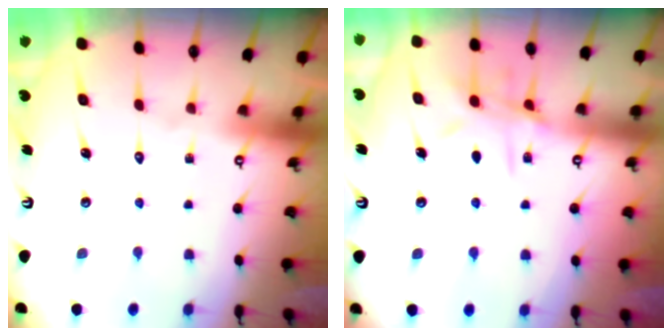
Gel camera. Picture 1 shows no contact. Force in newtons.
{"total": 9.5, "press": 9.5, "slide": 0.7}